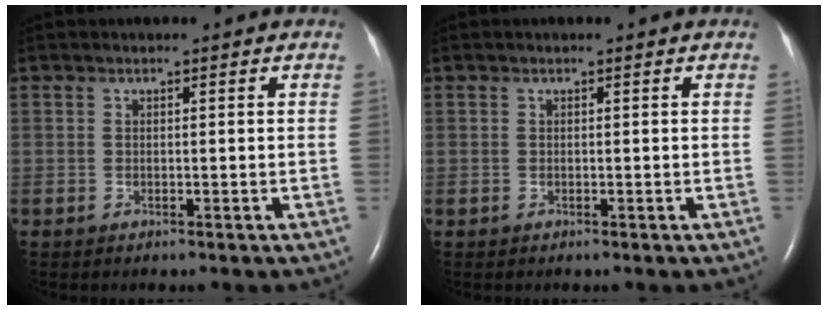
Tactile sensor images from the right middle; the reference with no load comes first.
{"total": 0.0}